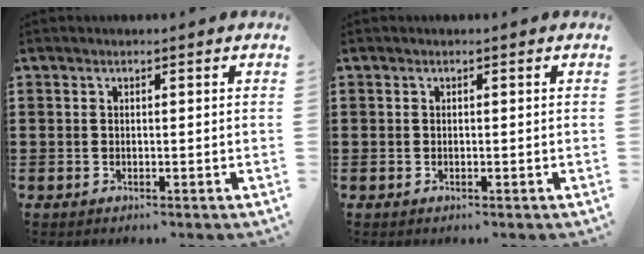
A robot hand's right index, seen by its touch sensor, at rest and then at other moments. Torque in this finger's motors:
{"motor_torque": [-0.09, 1.00, -0.02, -0.01]}